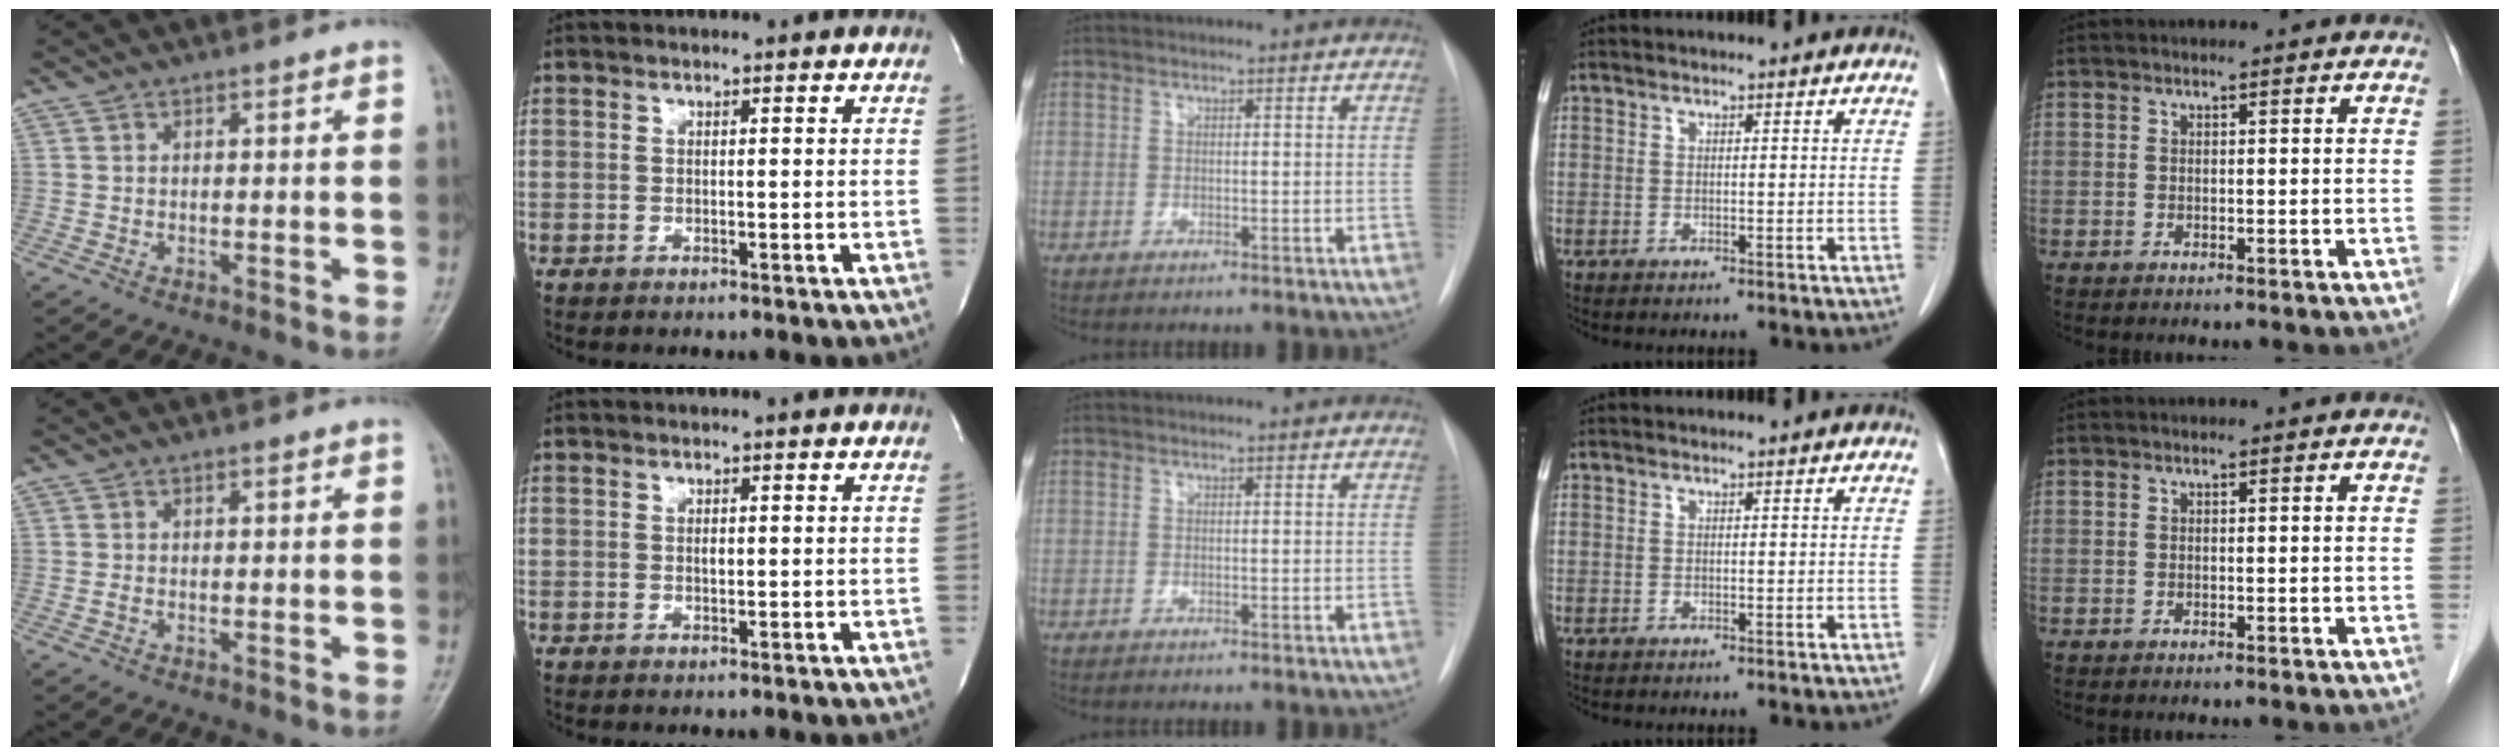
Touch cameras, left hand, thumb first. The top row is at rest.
{"thumb": {"total": 0.6, "force": [0.1, 0.3, 0.5], "torque": [-0.010, 0.001, 0.003]}, "index": {"total": 0.7, "force": [-0.2, 0.3, 0.6], "torque": [-0.012, -0.005, -0.004]}}